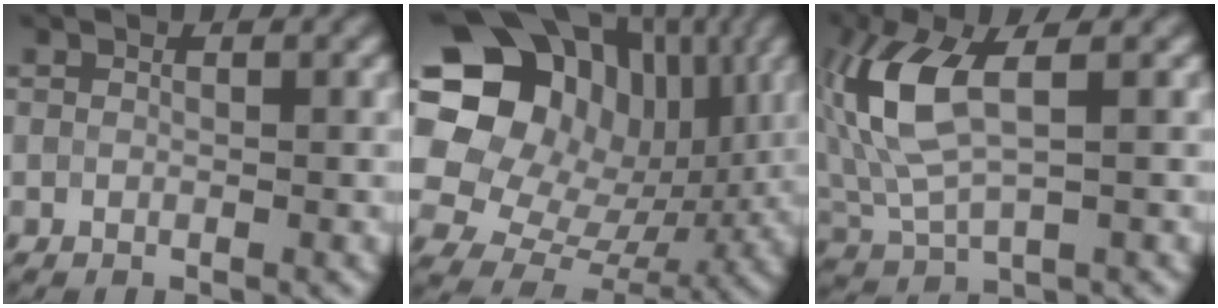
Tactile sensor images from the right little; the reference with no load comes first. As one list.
[{"total": 18.6, "force": [5.7, 14.6, 10.0], "torque": [-0.201, 0.042, 0.108]}, {"total": 7.5, "force": [1.3, 3.5, 6.5], "torque": [-0.163, 0.004, 0.025]}]